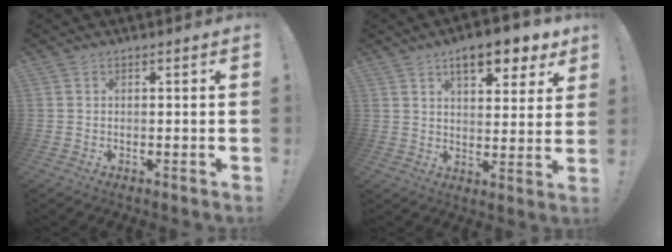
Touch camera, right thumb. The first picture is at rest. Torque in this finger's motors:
{"motor_torque": [-0.43, 1.19, 0.85, 0.33, 0.08]}